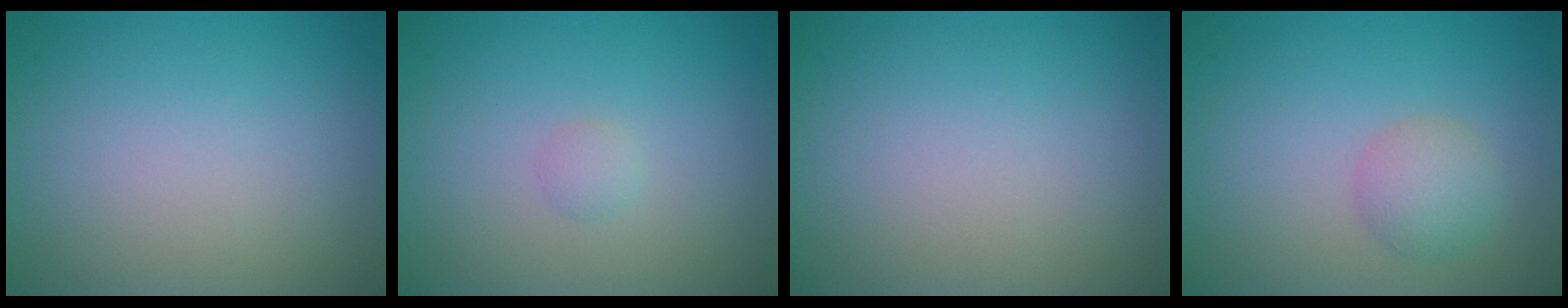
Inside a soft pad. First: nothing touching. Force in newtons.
{"total": 0.7, "press": 0.7, "slide": 0.0}
{"total": 0.0}
{"total": 2.5, "press": 2.5, "slide": 0.0}